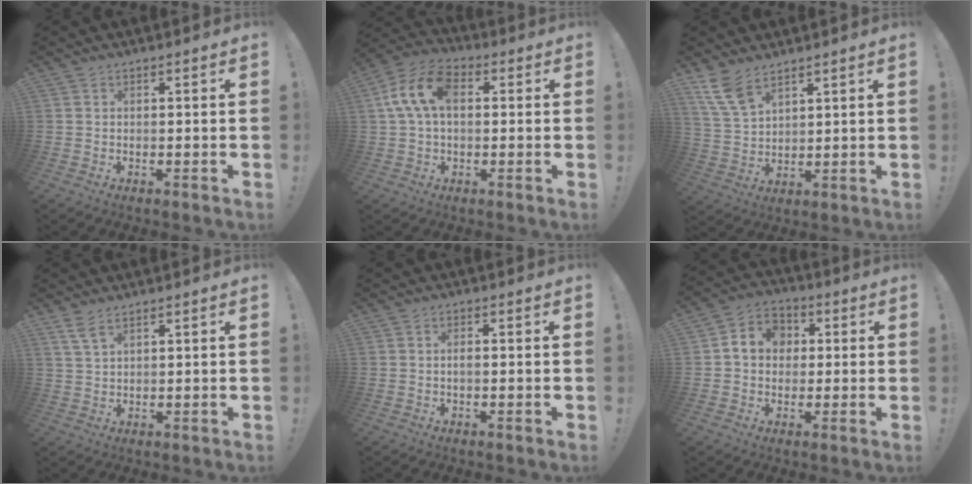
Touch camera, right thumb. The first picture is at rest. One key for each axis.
{"total": 13.0, "fx": 2.3, "fy": 8.1, "fz": 9.9, "tx": -0.195, "ty": 0.017, "tz": 0.047}
{"total": 8.9, "fx": 6.4, "fy": 4.0, "fz": 4.7, "tx": -0.096, "ty": -0.027, "tz": 0.129}
{"total": 4.2, "fx": 2.9, "fy": 1.2, "fz": 2.9, "tx": -0.061, "ty": -0.010, "tz": 0.054}
{"total": 1.2, "fx": -0.4, "fy": 0.3, "fz": 1.0, "tx": -0.025, "ty": 0.004, "tz": -0.007}
{"total": 8.8, "fx": 1.4, "fy": 7.8, "fz": 3.9, "tx": -0.056, "ty": 0.011, "tz": 0.032}